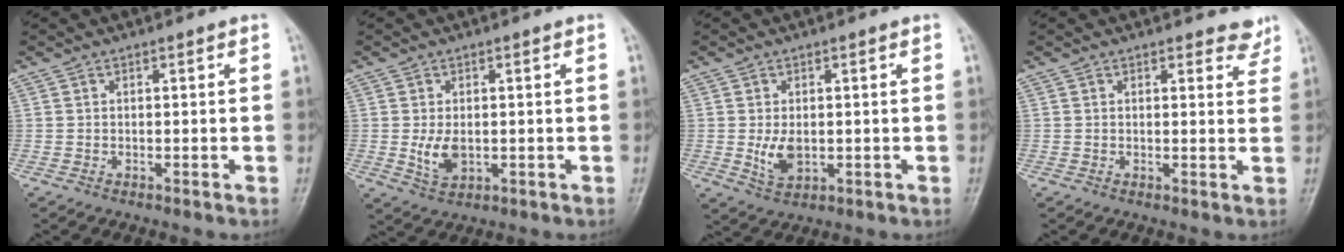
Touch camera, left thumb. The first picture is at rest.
{"total": 4.4, "force": [-0.2, 2.9, 3.3], "torque": [-0.056, -0.010, 0.003]}
{"total": 4.5, "force": [-0.2, 3.0, 3.4], "torque": [-0.054, -0.010, 0.004]}
{"total": 3.3, "force": [2.8, 1.5, 0.7], "torque": [0.016, -0.019, 0.023]}